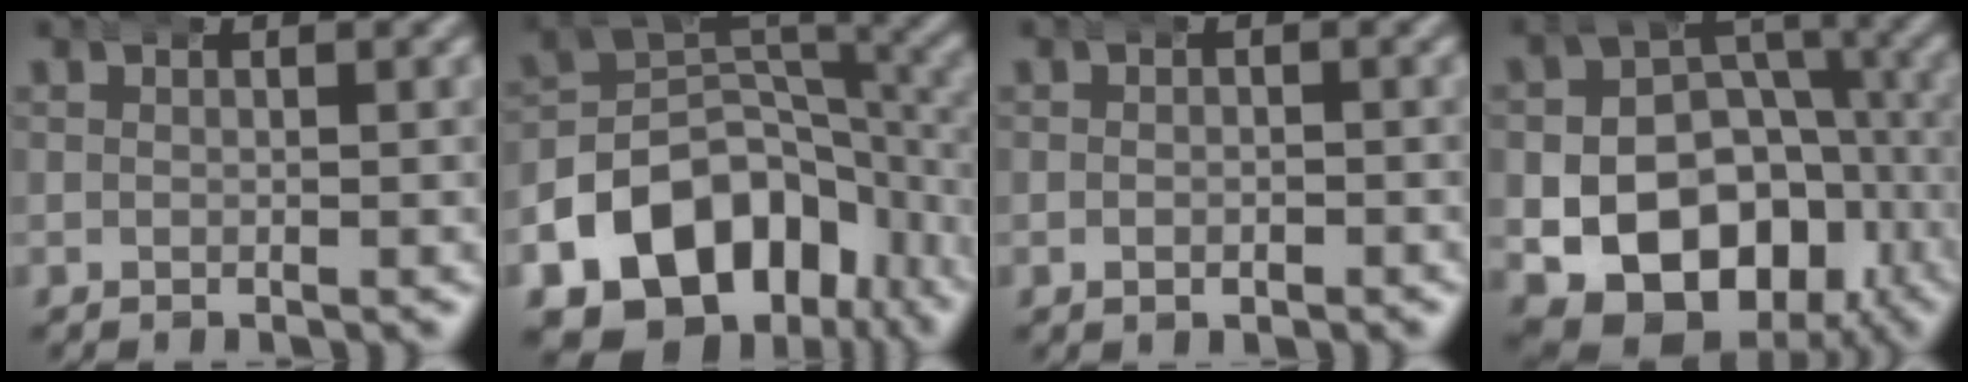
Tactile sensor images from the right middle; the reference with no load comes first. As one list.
[{"total": 18.4, "force": [-7.3, 13.7, 9.9], "torque": [-0.184, -0.062, -0.100]}, {"total": 0.9, "force": [-0.4, 0.6, 0.5], "torque": [-0.008, -0.001, -0.005]}, {"total": 17.7, "force": [-4.8, 14.5, 8.9], "torque": [-0.188, -0.073, -0.058]}]